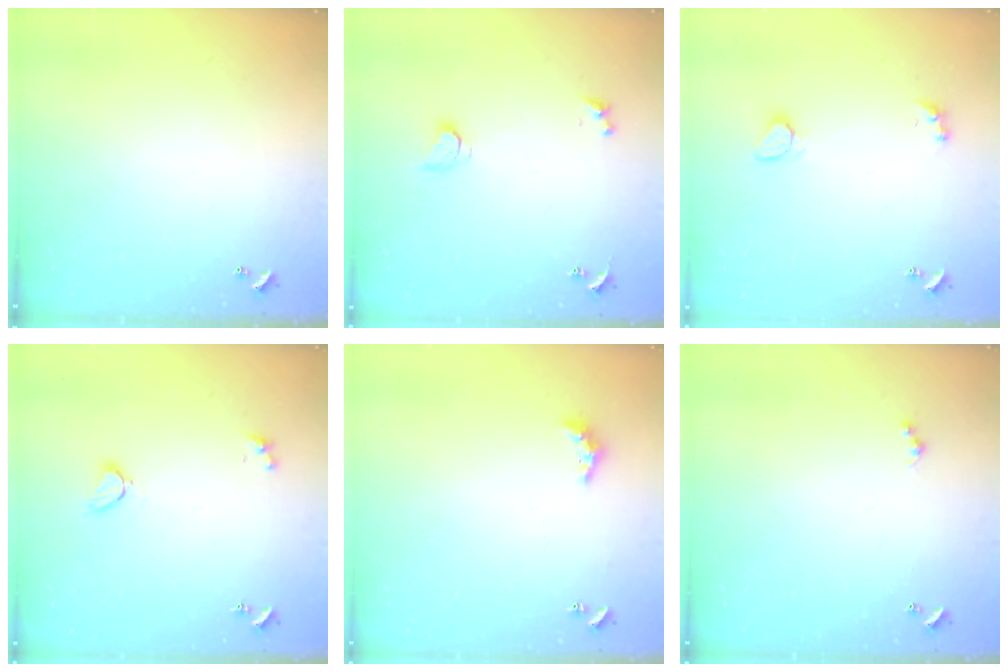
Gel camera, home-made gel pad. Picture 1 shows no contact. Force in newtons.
{"total": 2.6, "press": 2.6, "slide": 0.2}
{"total": 2.1, "press": 2.0, "slide": 0.6}
{"total": 2.2, "press": 2.2, "slide": 0.3}
{"total": 4.0, "press": 4.0, "slide": 0.7}
{"total": 0.8, "press": 0.5, "slide": 0.5}